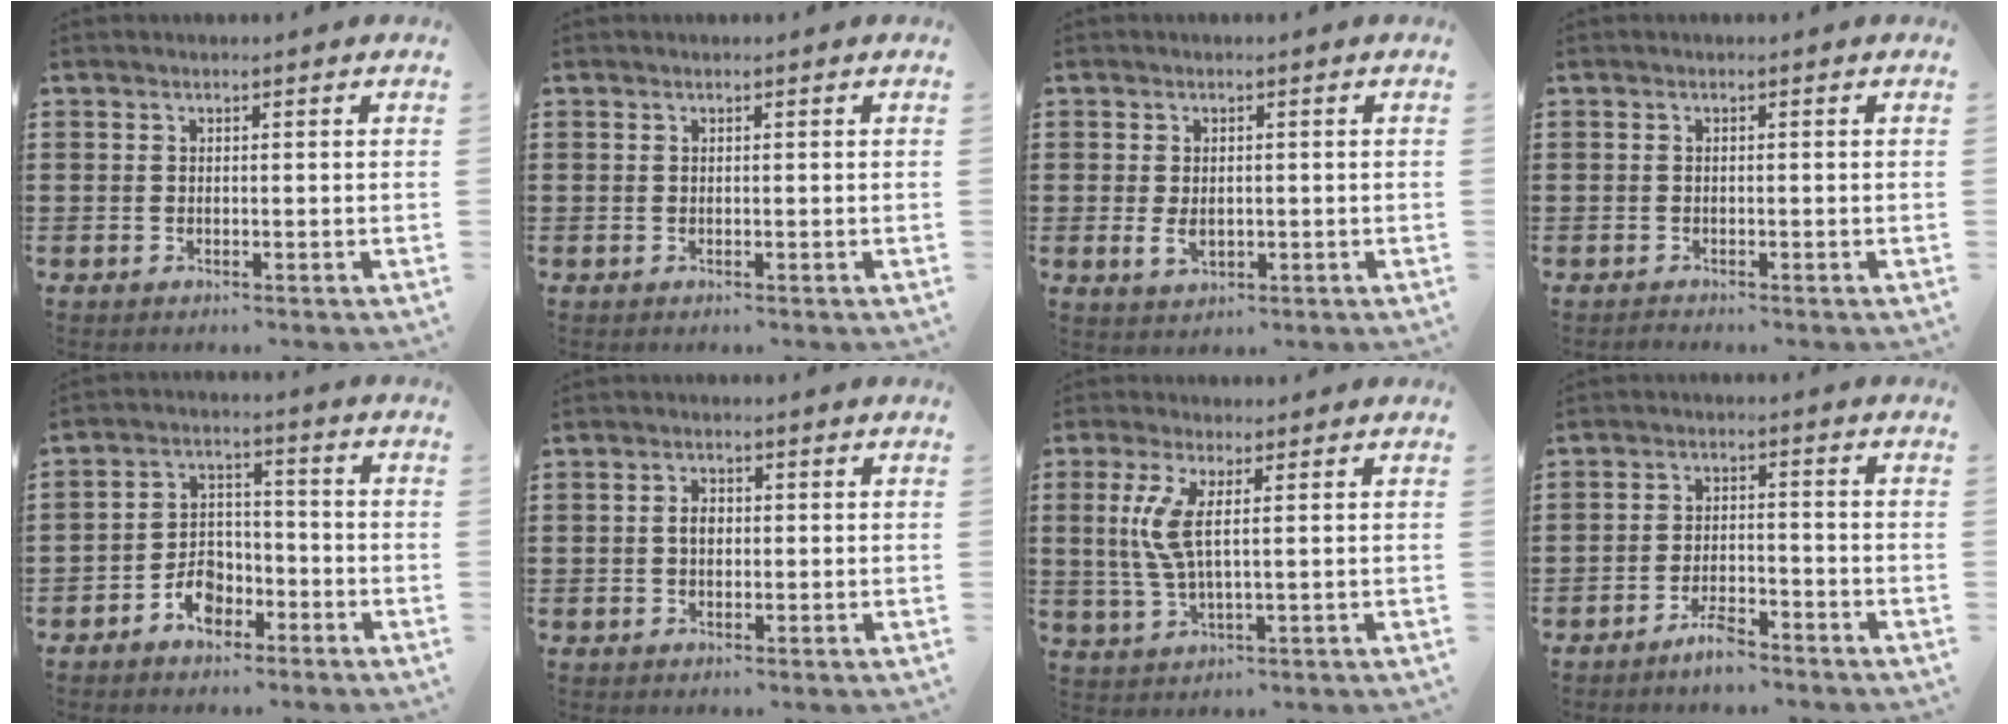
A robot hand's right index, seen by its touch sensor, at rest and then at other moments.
{"total": 0.0}
{"total": 2.4, "force": [-0.1, 1.5, 1.9], "torque": [-0.037, 0.001, -0.002]}
{"total": 0.5, "force": [-0.5, 0.1, 0.1], "torque": [-0.003, 0.000, -0.011]}
{"total": 5.9, "force": [-3.4, 3.8, 2.9], "torque": [-0.056, 0.017, -0.063]}
{"total": 2.3, "force": [0.0, 1.4, 1.7], "torque": [-0.034, 0.007, -0.001]}
{"total": 6.0, "force": [1.1, 1.4, 5.8], "torque": [-0.150, -0.015, 0.006]}
{"total": 4.5, "force": [-3.8, 1.1, 2.2], "torque": [-0.044, 0.008, -0.074]}